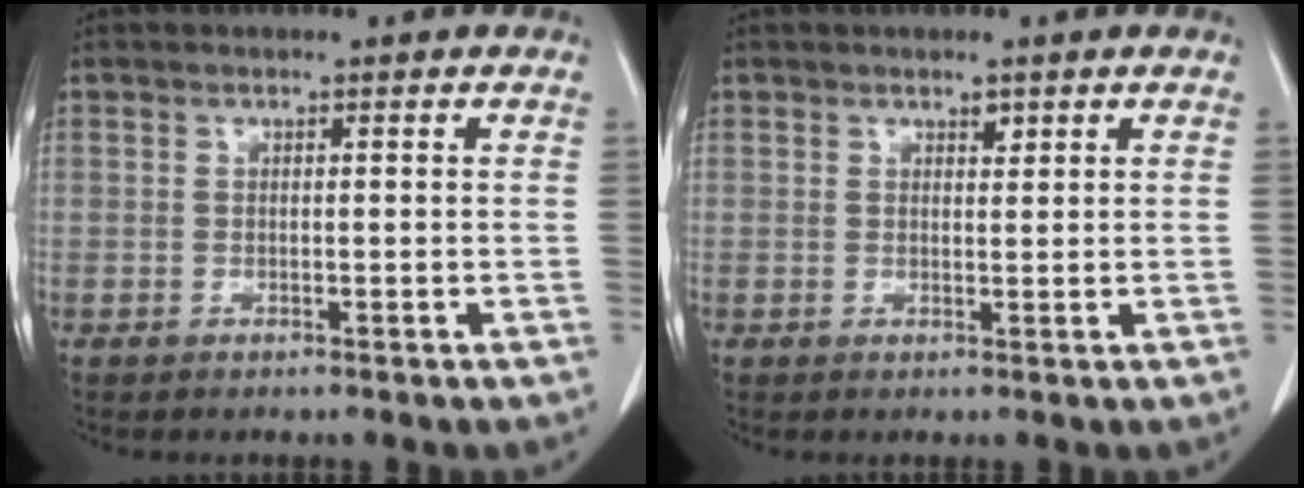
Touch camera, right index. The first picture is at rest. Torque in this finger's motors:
{"motor_torque": [-0.08, 0.10, 0.02, -0.01]}